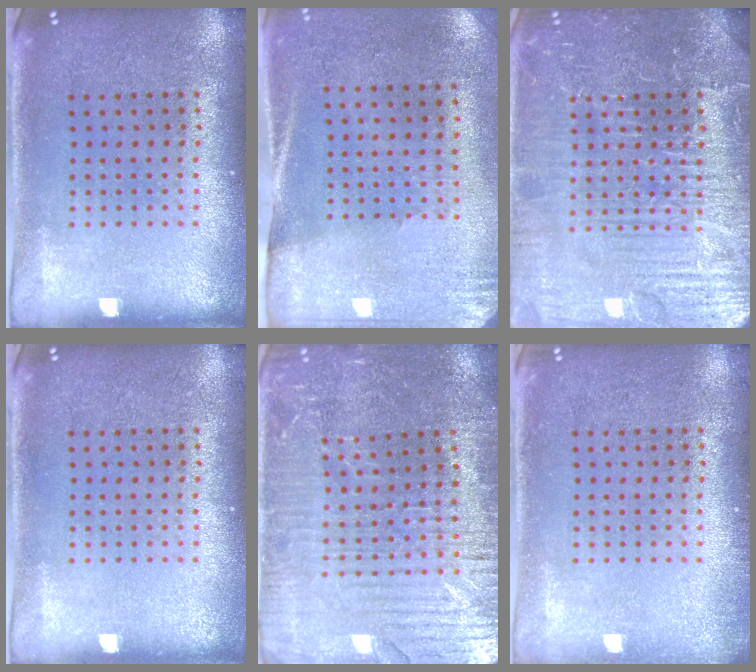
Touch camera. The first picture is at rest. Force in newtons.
{"total": 2.7, "press": 2.3, "slide": 1.4}
{"total": 7.7, "press": 7.7, "slide": 1.0}
{"total": 0.0}
{"total": 3.5, "press": 3.4, "slide": 0.7}
{"total": 0.8, "press": 0.8, "slide": 0.0}